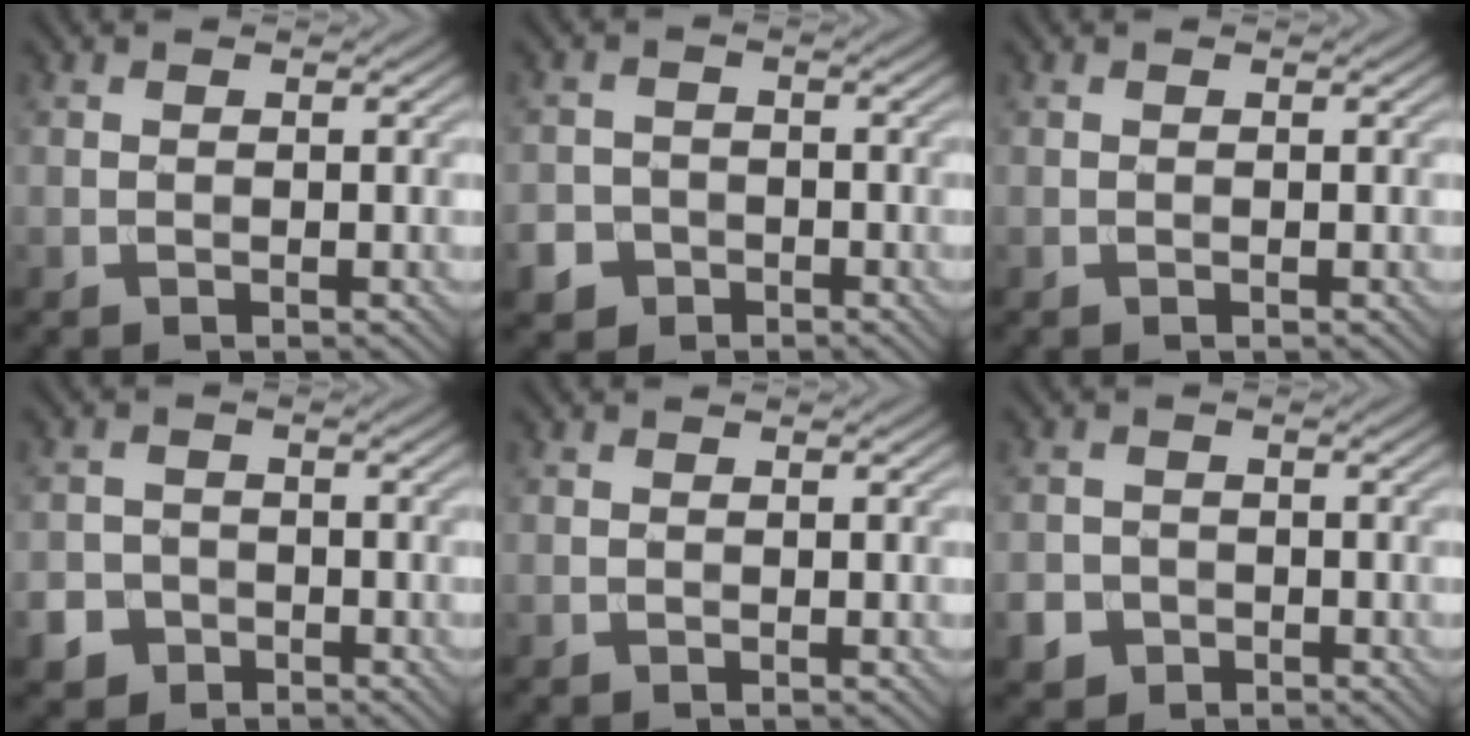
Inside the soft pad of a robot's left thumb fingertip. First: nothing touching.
{"total": 4.1, "force": [-2.4, 3.3, 0.8], "torque": [-0.005, -0.006, -0.051]}
{"total": 0.0}
{"total": 4.7, "force": [-2.7, 3.7, 1.0], "torque": [-0.006, -0.007, -0.059]}
{"total": 0.0}
{"total": 3.6, "force": [-1.9, 2.9, 0.8], "torque": [-0.016, -0.007, -0.041]}